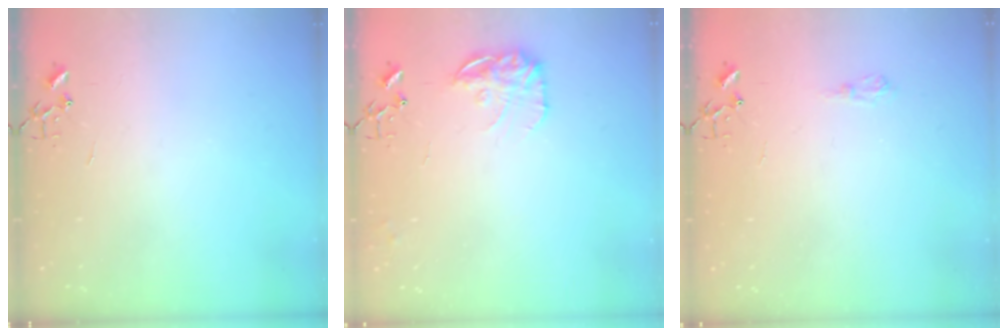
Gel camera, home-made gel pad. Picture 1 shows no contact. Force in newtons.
{"total": 12.9, "press": 12.8, "slide": 0.6}
{"total": 5.8, "press": 5.8, "slide": 0.7}